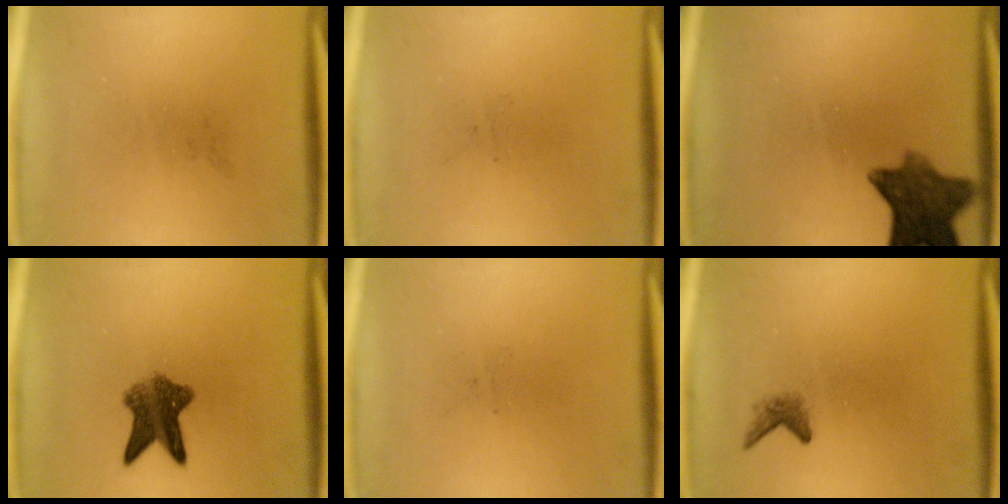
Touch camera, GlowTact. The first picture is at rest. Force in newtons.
{"total": 0.0}
{"total": 9.2}
{"total": 6.8}
{"total": 0.0}
{"total": 1.4}